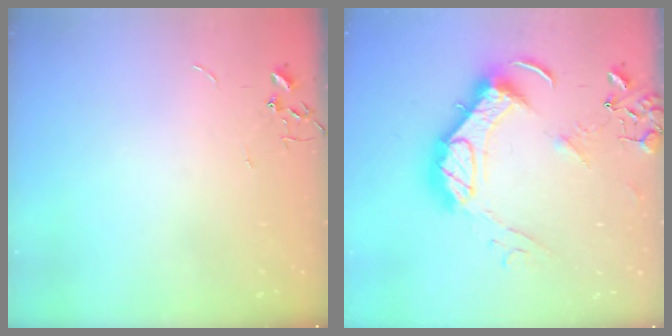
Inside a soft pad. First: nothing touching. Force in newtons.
{"total": 19.2, "press": 19.0, "slide": 2.3}